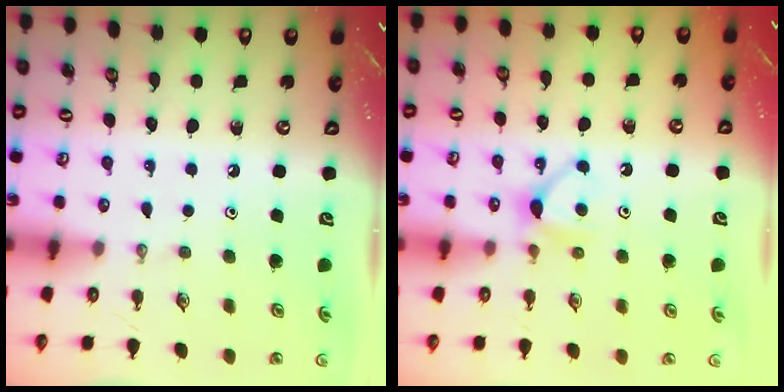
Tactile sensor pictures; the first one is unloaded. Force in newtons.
{"total": 5.5, "press": 5.5, "slide": 0.7}